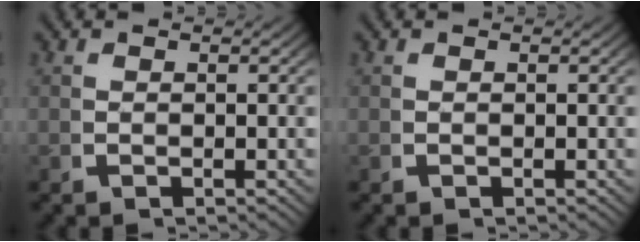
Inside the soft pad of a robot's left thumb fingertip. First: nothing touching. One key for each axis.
{"total": 0.0}